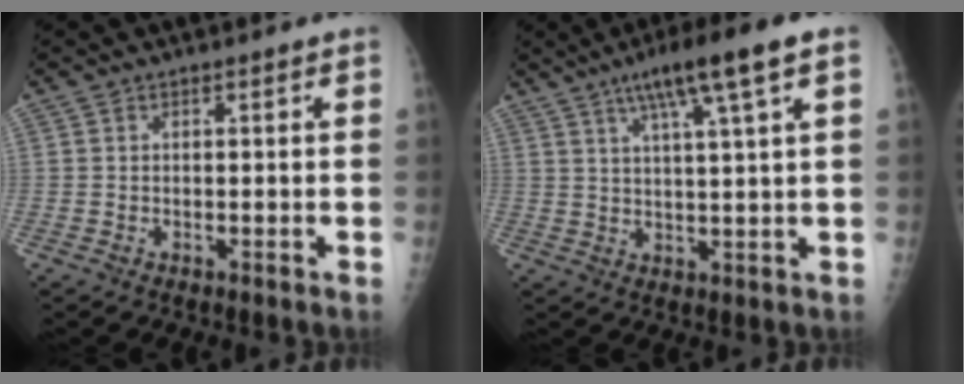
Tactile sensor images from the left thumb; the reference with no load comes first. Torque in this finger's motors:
{"motor_torque": [0.45, -0.24, 0.74, -0.58, 0.10]}